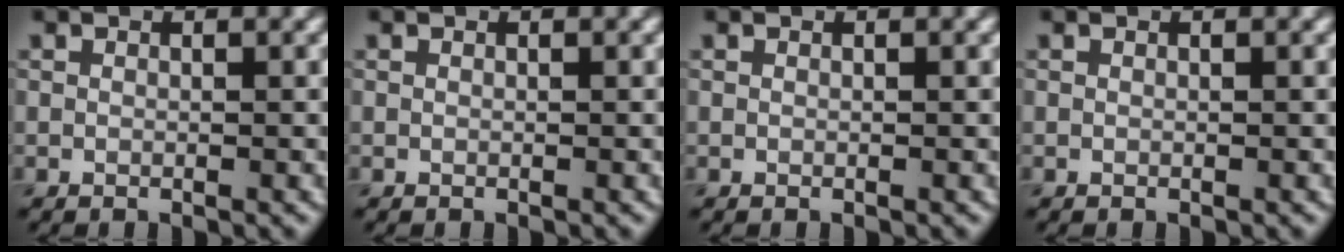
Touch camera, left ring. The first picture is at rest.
{"total": 0.0}
{"total": 0.0}
{"total": 0.0}